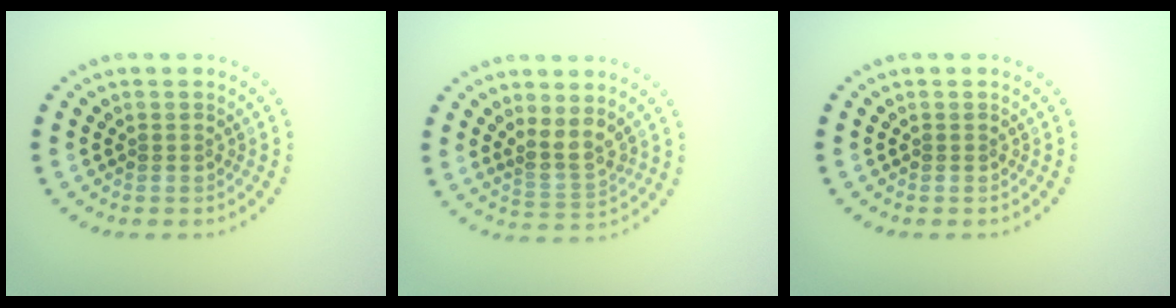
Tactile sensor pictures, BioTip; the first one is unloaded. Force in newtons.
{"total": 2.5, "press": 2.0, "slide": 1.5}
{"total": 0.0}